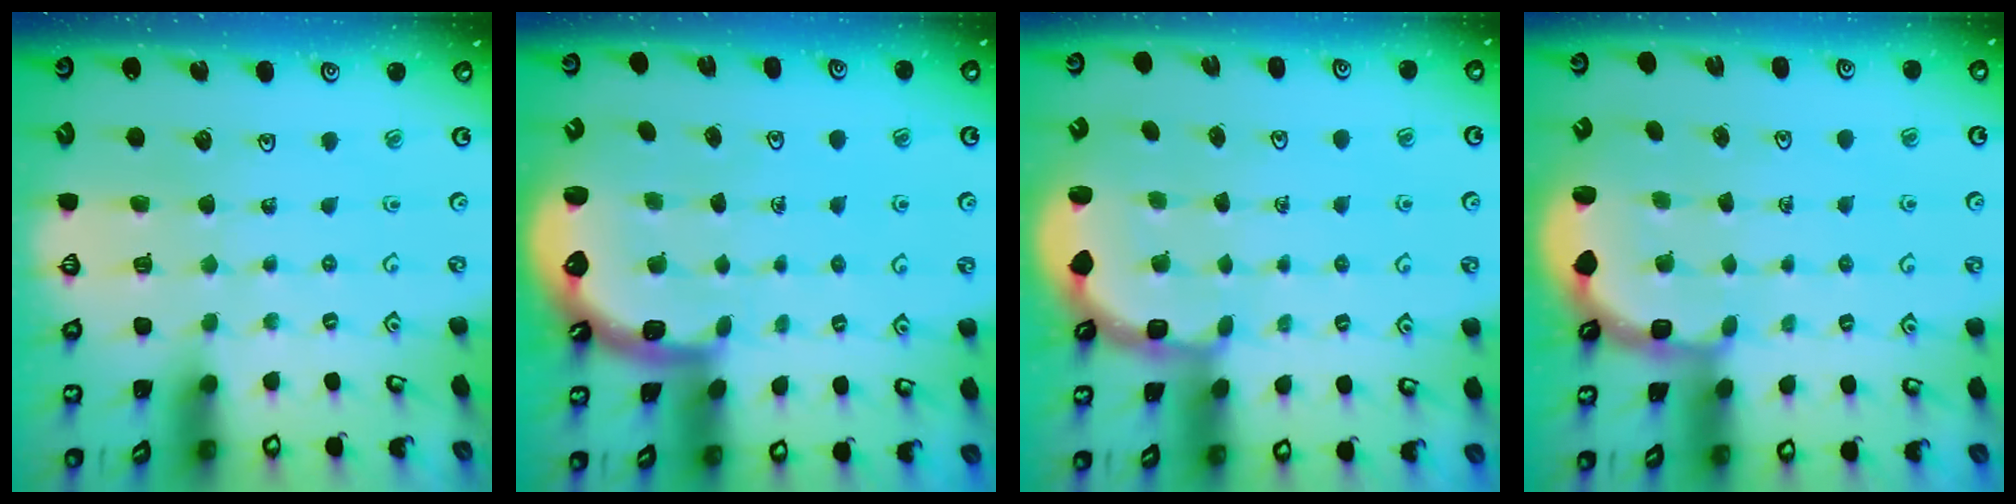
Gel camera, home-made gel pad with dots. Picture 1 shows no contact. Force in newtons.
{"total": 1.9, "press": 1.8, "slide": 0.6}
{"total": 2.7, "press": 2.1, "slide": 1.7}
{"total": 2.8, "press": 2.3, "slide": 1.7}